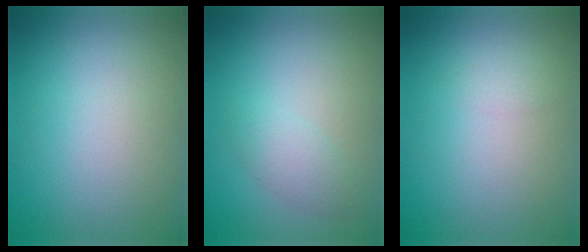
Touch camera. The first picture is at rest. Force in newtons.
{"total": 1.8, "press": 1.8, "slide": 0.1}
{"total": 0.9, "press": 0.9, "slide": 0.0}